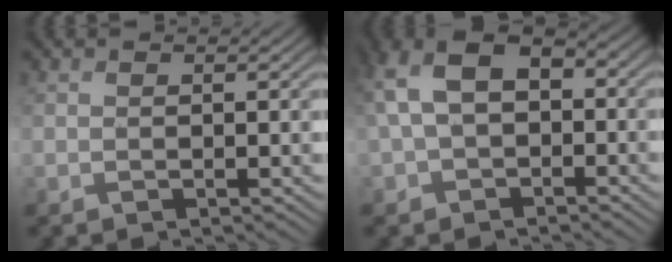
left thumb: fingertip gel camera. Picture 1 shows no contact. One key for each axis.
{"total": 9.7, "fx": 0.1, "fy": 6.8, "fz": 6.9, "tx": -0.166, "ty": 0.004, "tz": -0.004}